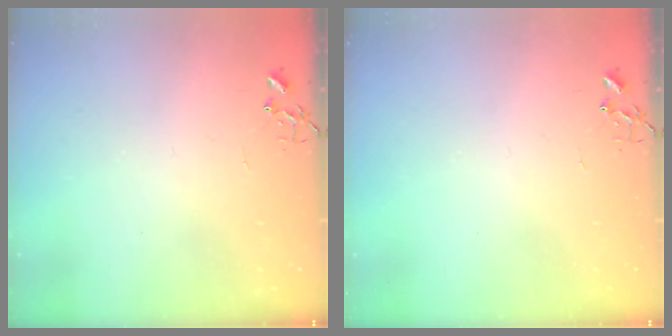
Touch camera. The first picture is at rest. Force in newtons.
{"total": 0.0}